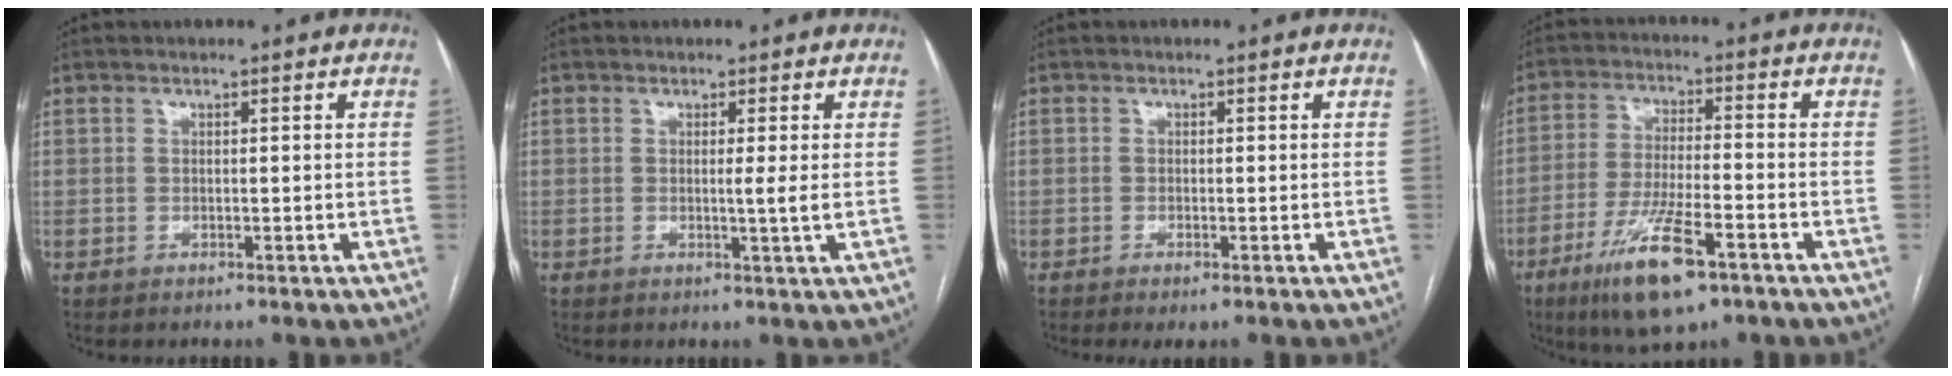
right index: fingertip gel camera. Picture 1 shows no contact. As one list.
[{"total": 1.9, "force": [0.1, -0.6, 1.8], "torque": [-0.028, -0.005, 0.000]}, {"total": 1.4, "force": [-0.9, 0.2, 1.1], "torque": [-0.017, -0.004, -0.013]}, {"total": 12.0, "force": [-6.9, 2.4, 9.6], "torque": [-0.188, -0.020, -0.117]}]